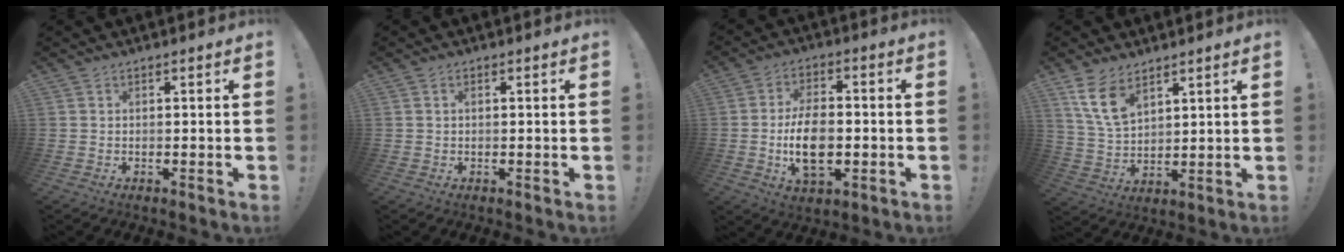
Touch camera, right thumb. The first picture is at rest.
{"total": 0.9, "force": [0.1, 0.5, 0.7], "torque": [-0.019, 0.004, 0.002]}
{"total": 12.7, "force": [-1.9, 7.8, 9.8], "torque": [-0.167, 0.000, -0.035]}
{"total": 10.2, "force": [6.4, 5.3, 5.9], "torque": [-0.109, -0.023, 0.127]}